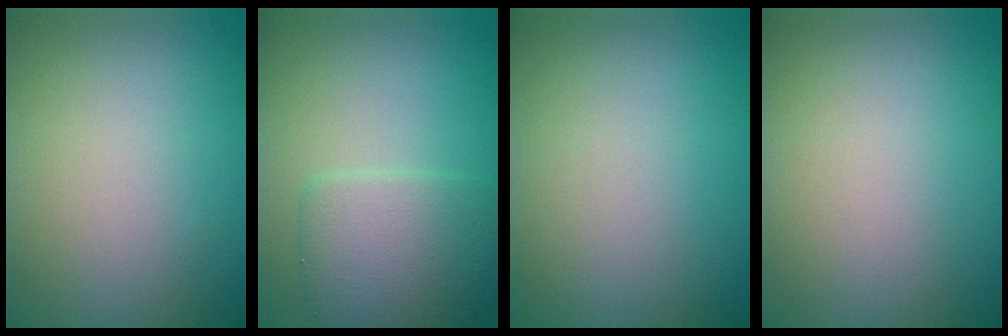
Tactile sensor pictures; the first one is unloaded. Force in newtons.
{"total": 4.0, "press": 4.0, "slide": 0.1}
{"total": 0.0}
{"total": 0.0}